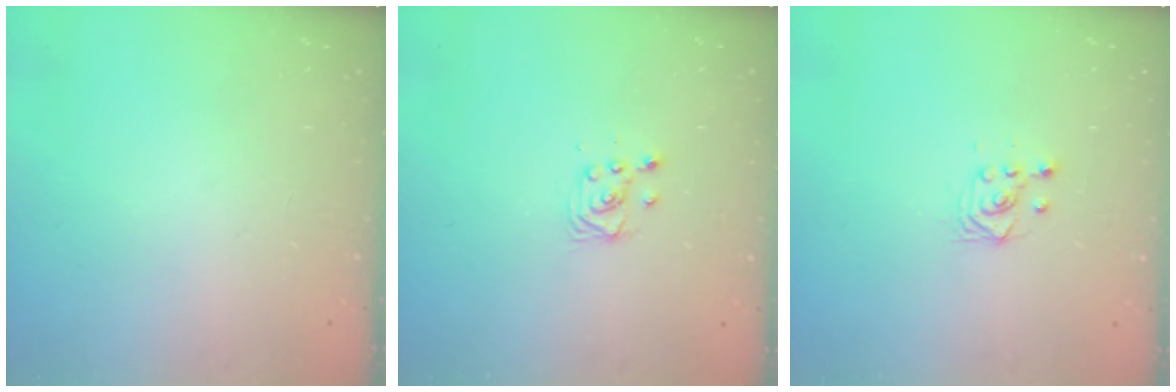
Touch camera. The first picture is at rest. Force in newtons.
{"total": 3.5, "press": 3.5, "slide": 0.4}
{"total": 3.2, "press": 3.1, "slide": 0.9}